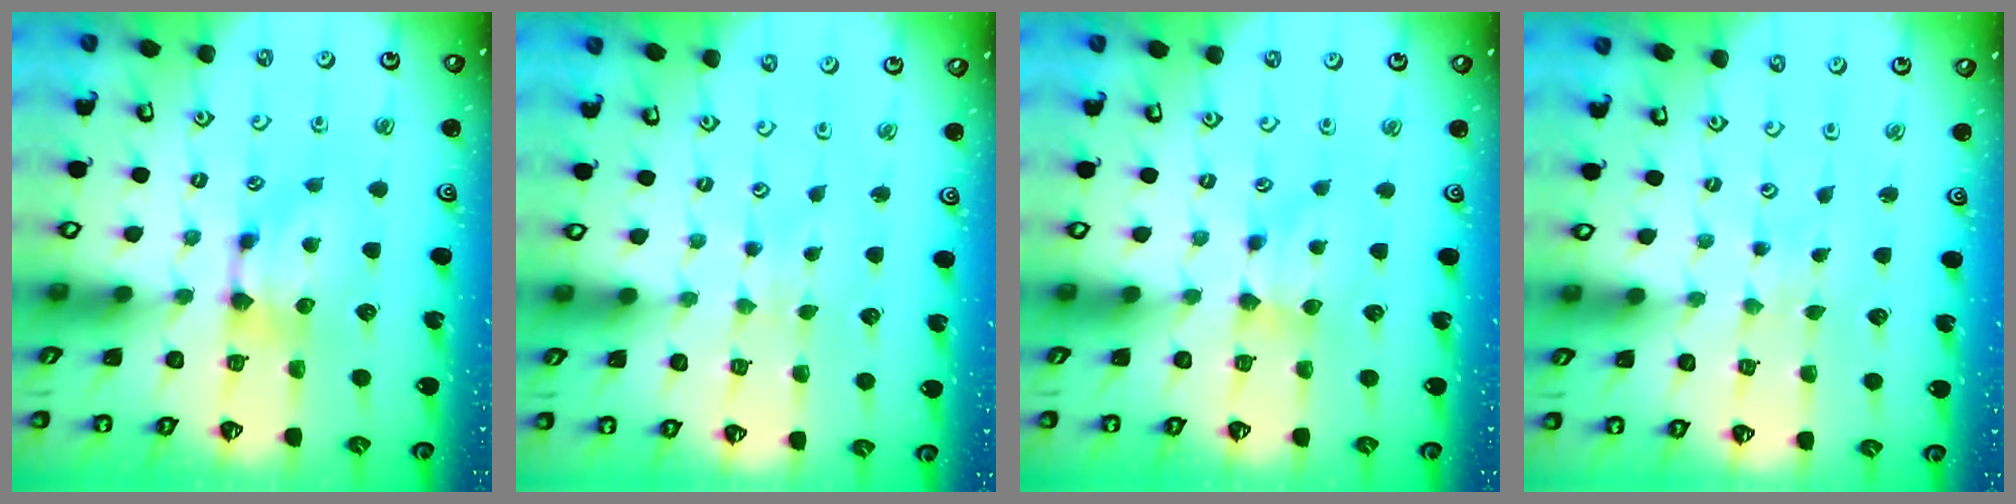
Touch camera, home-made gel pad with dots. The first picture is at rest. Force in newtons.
{"total": 4.2, "press": 4.2, "slide": 0.1}
{"total": 1.5, "press": 1.5, "slide": 0.2}
{"total": 5.6, "press": 5.6, "slide": 0.3}